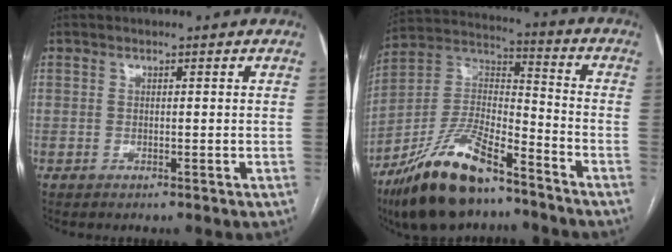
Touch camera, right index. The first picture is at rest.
{"total": 17.6, "force": [-12.6, 5.0, 11.2], "torque": [-0.229, 0.004, -0.228]}